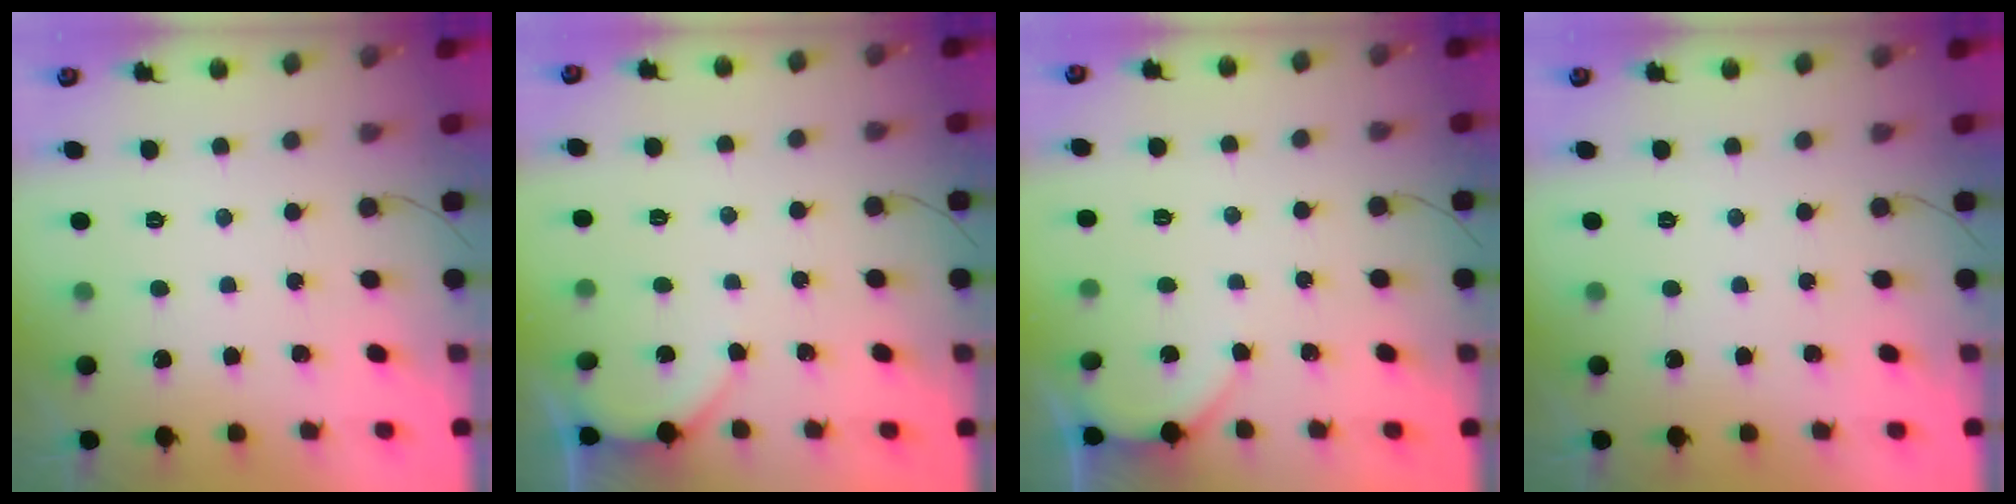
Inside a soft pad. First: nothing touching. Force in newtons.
{"total": 2.1, "press": 2.1, "slide": 0.2}
{"total": 2.1, "press": 2.1, "slide": 0.2}
{"total": 0.0}